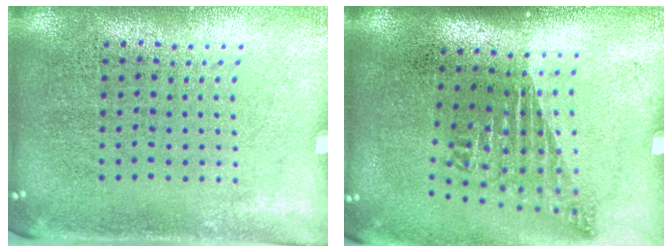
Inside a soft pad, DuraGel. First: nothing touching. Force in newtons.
{"total": 1.8, "press": 1.1, "slide": 1.4}